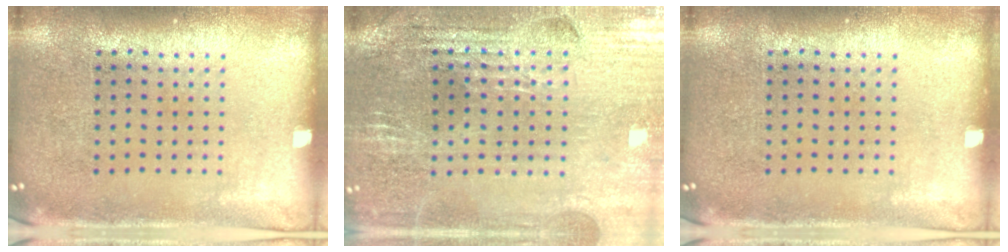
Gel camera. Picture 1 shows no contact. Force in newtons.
{"total": 2.9, "press": 2.8, "slide": 0.5}
{"total": 0.0}